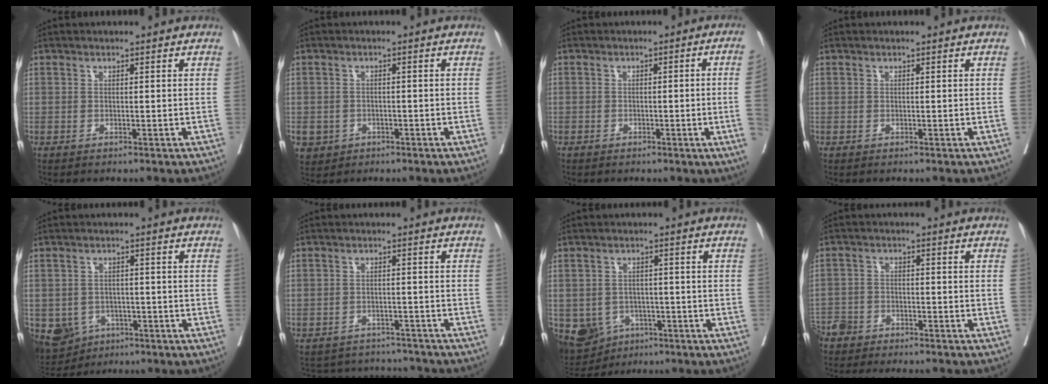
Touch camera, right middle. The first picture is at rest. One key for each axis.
{"total": 6.3, "fx": -3.0, "fy": 5.2, "fz": 1.7, "tx": -0.046, "ty": 0.001, "tz": -0.043}
{"total": 5.2, "fx": -1.0, "fy": -1.1, "fz": 5.0, "tx": -0.056, "ty": 0.000, "tz": -0.015}
{"total": 0.0}
{"total": 8.1, "fx": -3.9, "fy": 6.7, "fz": 2.2, "tx": -0.055, "ty": 0.002, "tz": -0.051}
{"total": 8.2, "fx": -7.6, "fy": 2.8, "fz": -0.4, "tx": 0.011, "ty": 0.023, "tz": -0.096}
{"total": 9.9, "fx": -4.3, "fy": 8.3, "fz": 3.4, "tx": -0.085, "ty": 0.004, "tz": -0.055}
{"total": 7.4, "fx": -7.1, "fy": 1.6, "fz": 1.5, "tx": -0.017, "ty": -0.007, "tz": -0.116}